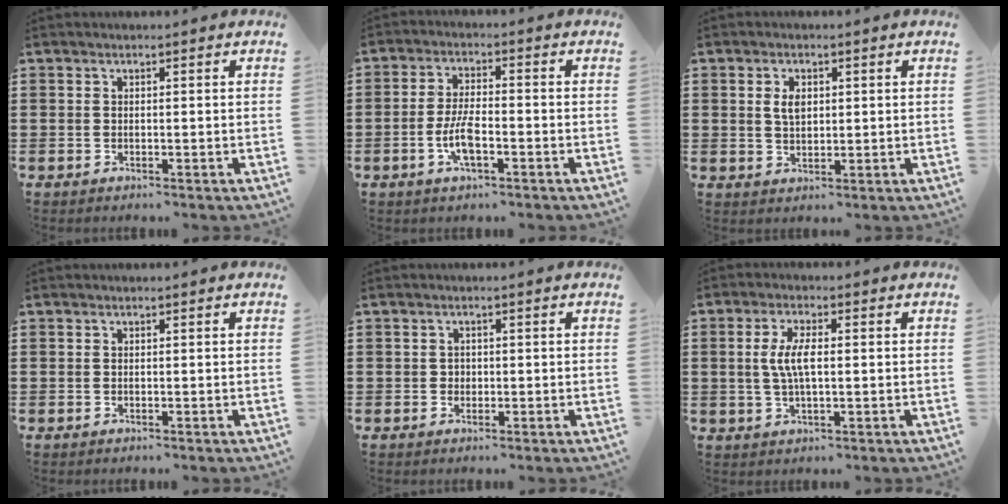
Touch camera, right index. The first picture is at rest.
{"total": 5.6, "force": [-1.9, 1.8, 5.0], "torque": [-0.114, -0.003, -0.041]}
{"total": 2.9, "force": [0.7, 1.6, 2.3], "torque": [-0.049, 0.008, 0.011]}
{"total": 0.0}
{"total": 0.8, "force": [0.0, 0.8, 0.2], "torque": [-0.008, 0.003, -0.002]}
{"total": 5.3, "force": [0.3, 1.6, 5.0], "torque": [-0.110, 0.000, -0.003]}